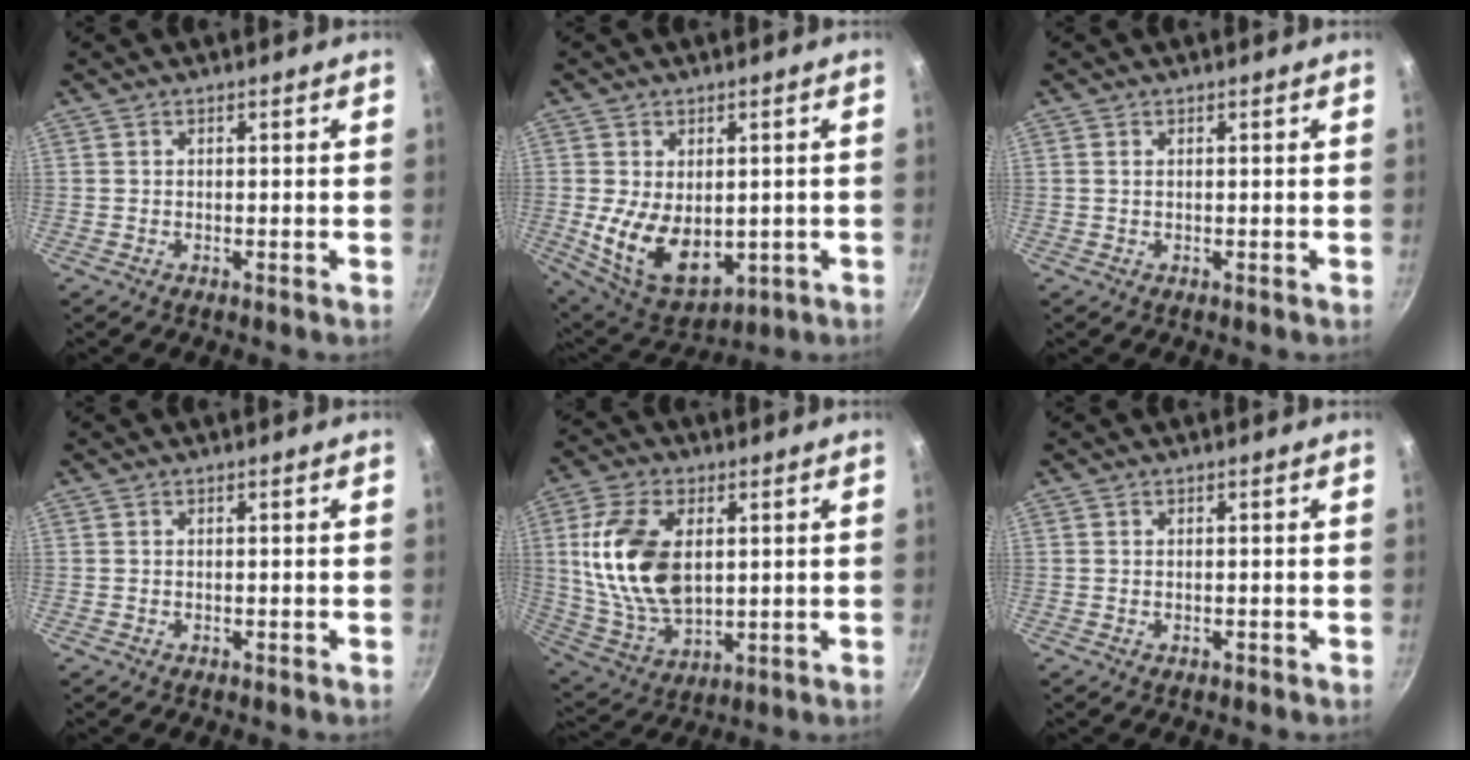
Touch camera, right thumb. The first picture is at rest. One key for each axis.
{"total": 13.4, "fx": -0.9, "fy": 8.7, "fz": 10.2, "tx": -0.158, "ty": -0.022, "tz": 0.014}
{"total": 0.6, "fx": 0.2, "fy": 0.3, "fz": 0.5, "tx": -0.009, "ty": 0.001, "tz": 0.003}
{"total": 0.0}
{"total": 17.5, "fx": 2.9, "fy": 10.4, "fz": 13.7, "tx": -0.249, "ty": -0.012, "tz": 0.067}
{"total": 0.5, "fx": -0.2, "fy": 0.3, "fz": 0.4, "tx": -0.005, "ty": 0.002, "tz": -0.003}